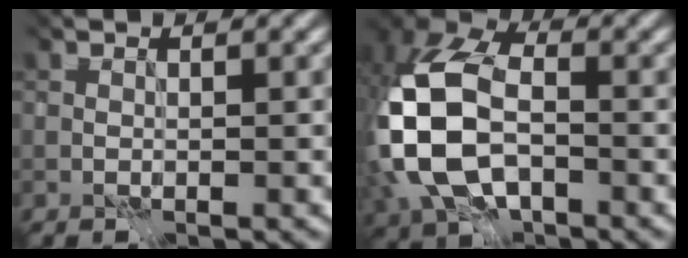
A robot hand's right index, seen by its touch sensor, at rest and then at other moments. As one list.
[{"total": 11.6, "force": [-3.5, 7.5, 8.1], "torque": [-0.220, -0.038, -0.034]}]